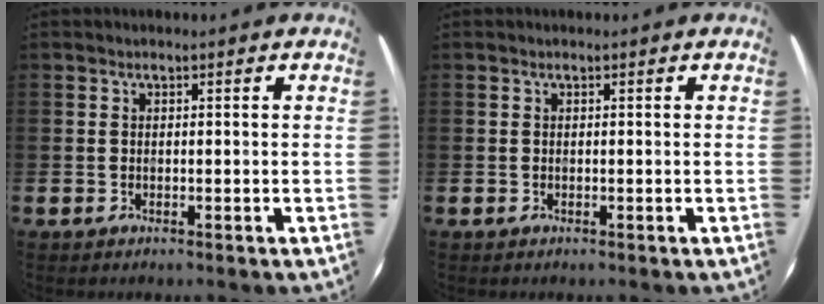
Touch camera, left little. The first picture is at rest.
{"total": 0.0}